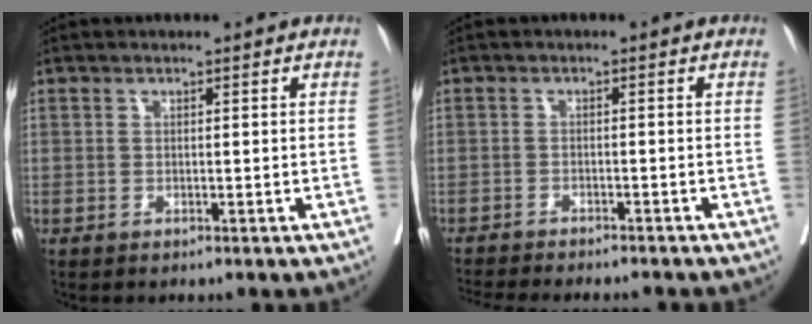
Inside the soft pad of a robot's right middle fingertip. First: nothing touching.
{"total": 11.9, "force": [-10.8, 1.8, 4.6], "torque": [-0.072, -0.014, -0.144]}